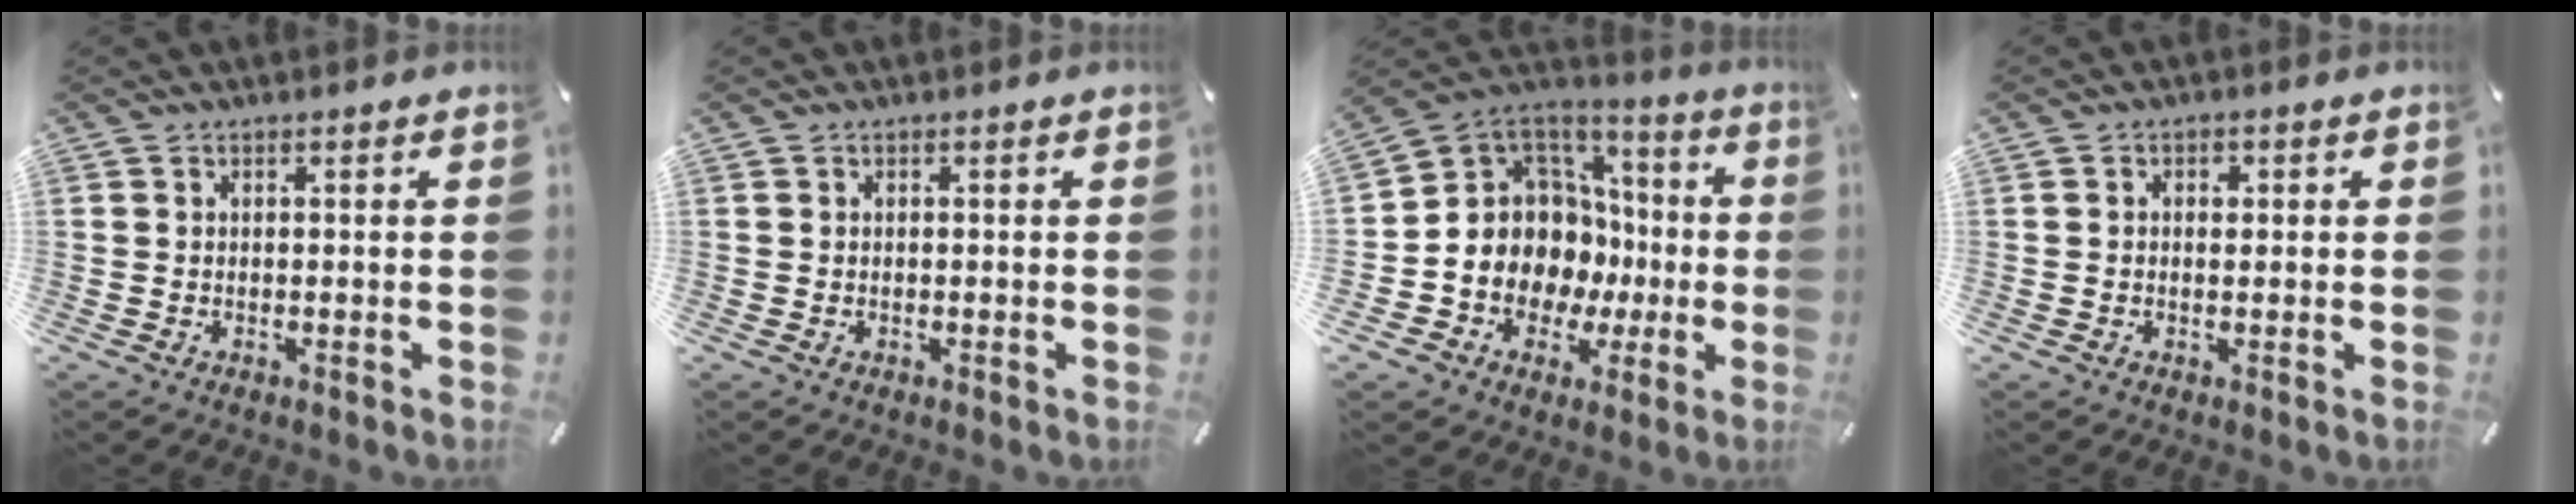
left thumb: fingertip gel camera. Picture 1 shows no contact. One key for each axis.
{"total": 0.0}
{"total": 12.1, "fx": -2.0, "fy": 11.5, "fz": 3.4, "tx": -0.067, "ty": -0.029, "tz": -0.026}
{"total": 1.8, "fx": 0.2, "fy": 1.3, "fz": 1.2, "tx": -0.019, "ty": 0.002, "tz": 0.000}